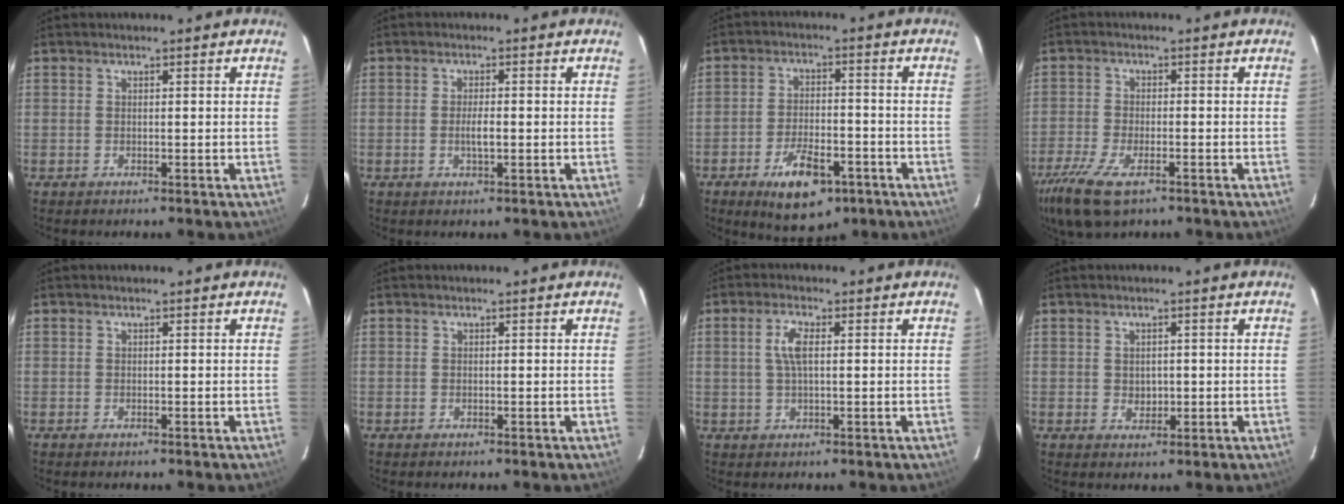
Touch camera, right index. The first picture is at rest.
{"total": 2.4, "force": [-0.4, 0.7, 2.3], "torque": [-0.042, -0.004, -0.007]}
{"total": 11.0, "force": [-6.2, 4.9, 7.7], "torque": [-0.145, -0.003, -0.090]}
{"total": 11.9, "force": [-7.6, 4.7, 7.9], "torque": [-0.195, -0.041, -0.142]}
{"total": 0.0}
{"total": 0.0}
{"total": 4.0, "force": [0.7, 1.4, 3.7], "torque": [-0.076, 0.006, 0.017]}
{"total": 1.3, "force": [0.2, 1.2, 0.5], "torque": [-0.006, 0.001, 0.005]}